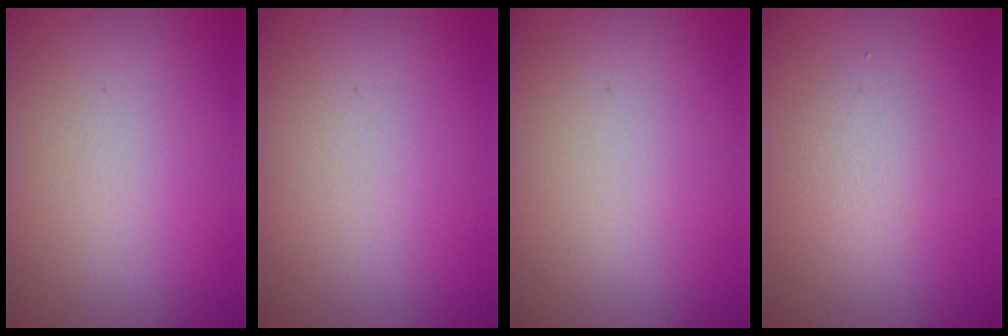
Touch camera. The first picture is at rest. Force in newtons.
{"total": 0.0}
{"total": 0.0}
{"total": 1.7, "press": 1.7, "slide": 0.1}